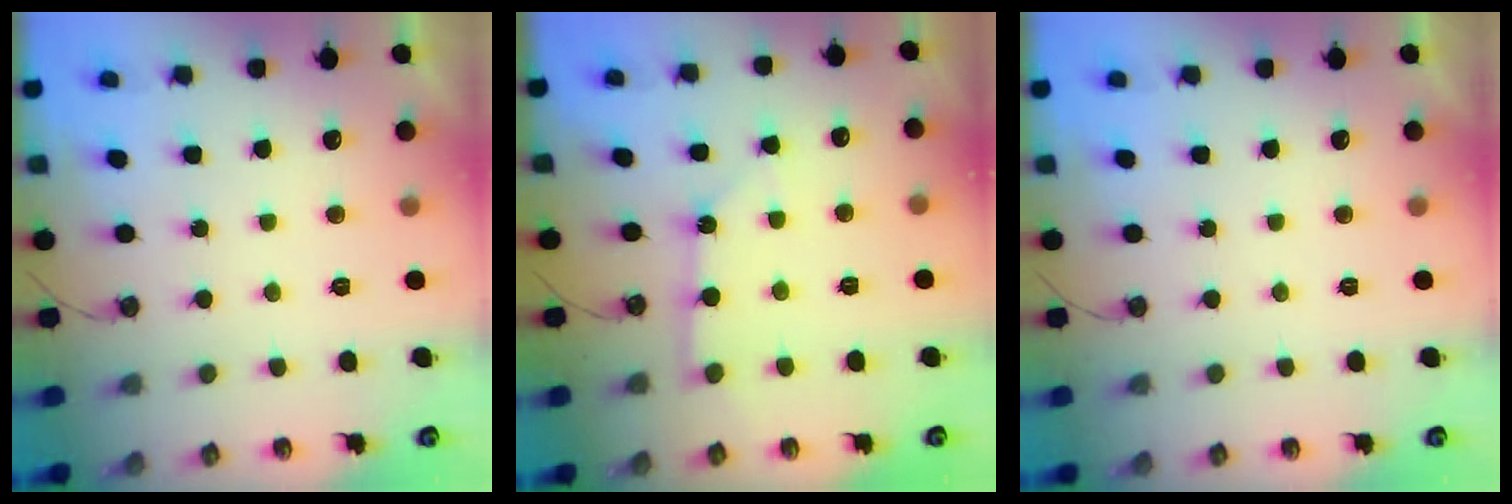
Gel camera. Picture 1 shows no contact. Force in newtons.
{"total": 2.2, "press": 2.2, "slide": 0.3}
{"total": 0.0}